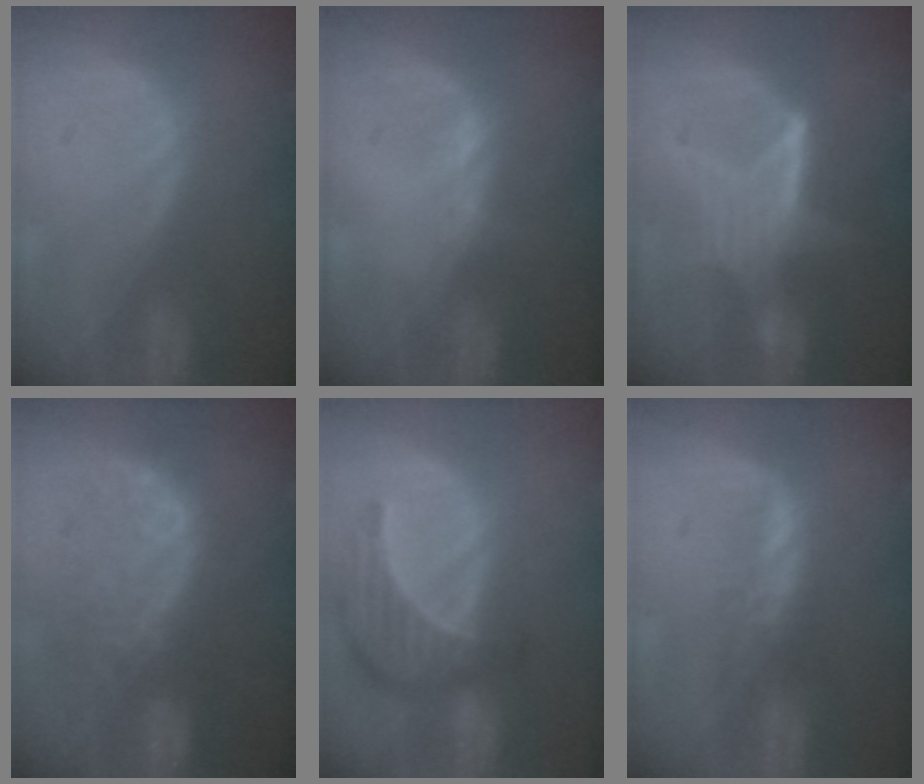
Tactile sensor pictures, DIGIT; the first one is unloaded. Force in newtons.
{"total": 0.6, "press": 0.5, "slide": 0.4}
{"total": 6.6, "press": 6.0, "slide": 2.7}
{"total": 10.4, "press": 9.4, "slide": 4.6}
{"total": 8.8, "press": 8.0, "slide": 3.5}
{"total": 2.3, "press": 2.2, "slide": 0.6}